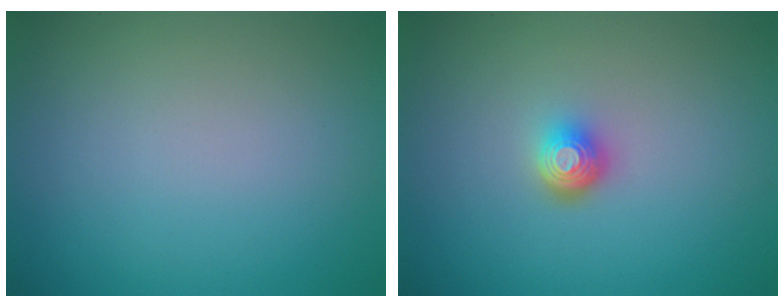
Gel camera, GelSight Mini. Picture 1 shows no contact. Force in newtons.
{"total": 2.1, "press": 1.5, "slide": 1.5}